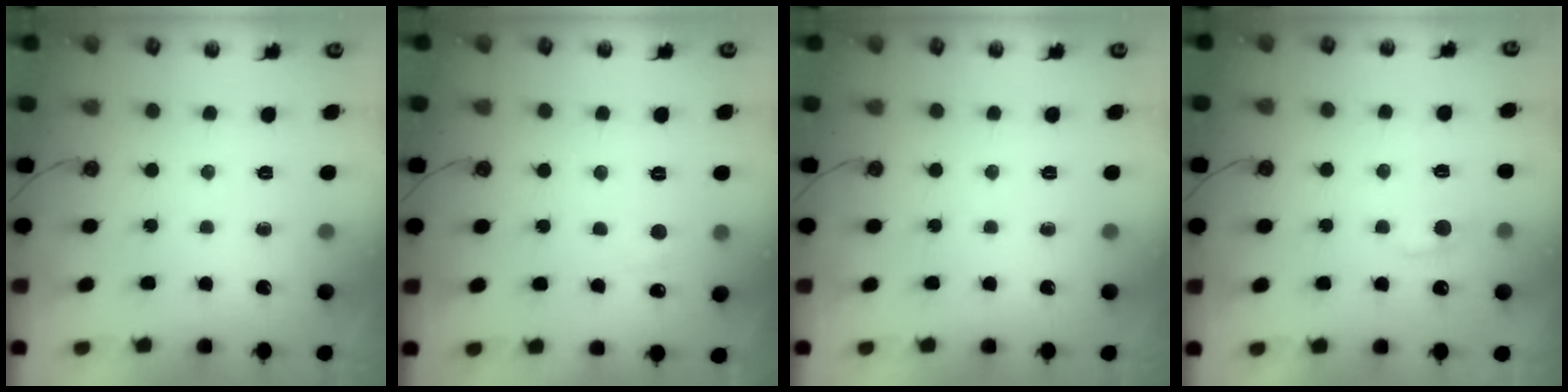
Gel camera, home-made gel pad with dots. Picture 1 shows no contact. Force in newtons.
{"total": 1.1, "press": 0.9, "slide": 0.6}
{"total": 0.0}
{"total": 1.4, "press": 1.4, "slide": 0.5}